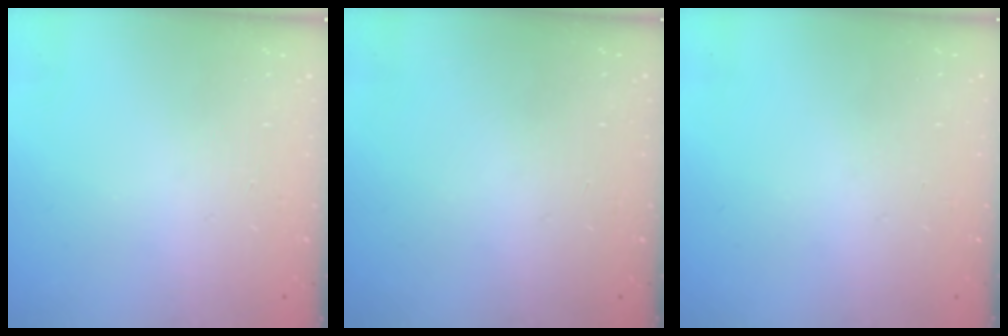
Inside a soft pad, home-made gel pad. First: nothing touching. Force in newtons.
{"total": 0.0}
{"total": 0.0}